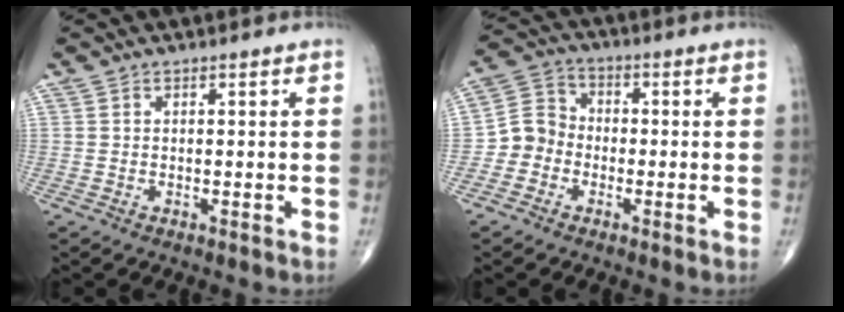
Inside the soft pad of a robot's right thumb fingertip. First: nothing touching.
{"total": 6.5, "force": [-2.1, 5.8, 2.1], "torque": [-0.014, 0.026, -0.052]}